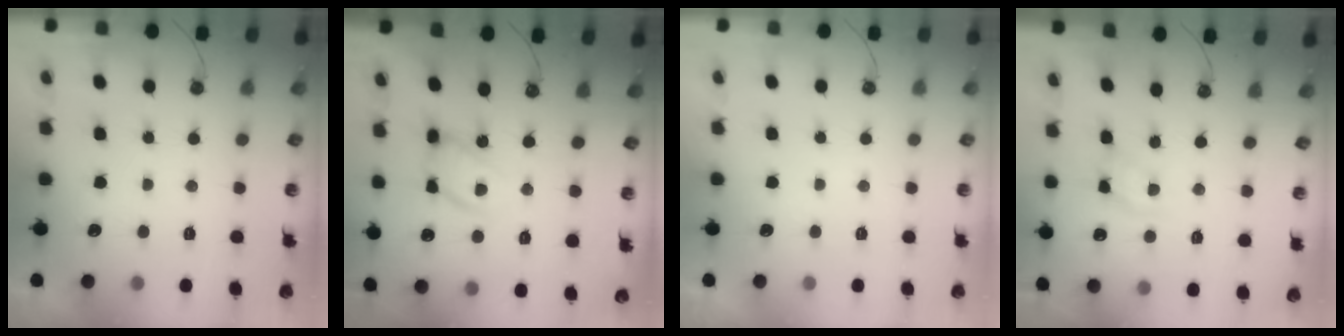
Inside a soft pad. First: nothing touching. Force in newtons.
{"total": 12.2, "press": 12.1, "slide": 1.1}
{"total": 0.0}
{"total": 8.2, "press": 8.2, "slide": 0.5}